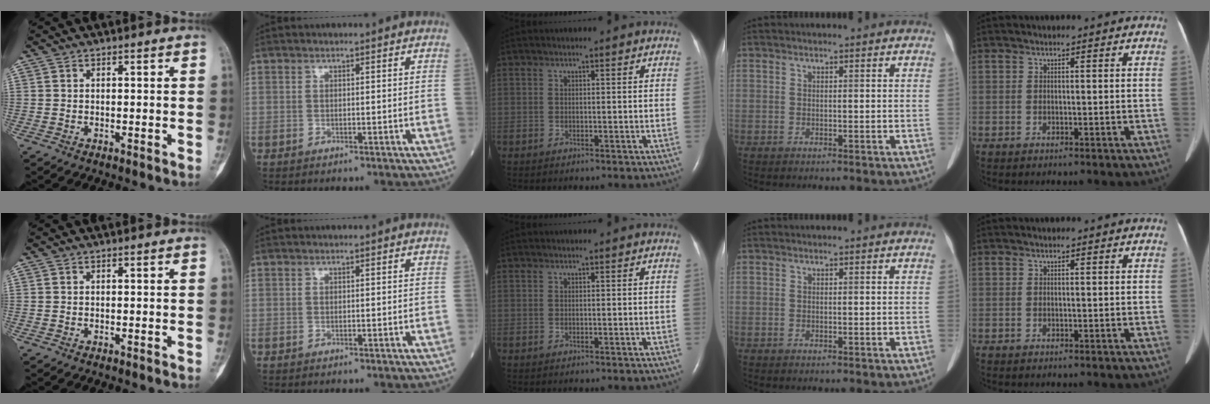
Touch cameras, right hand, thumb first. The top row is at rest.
{}